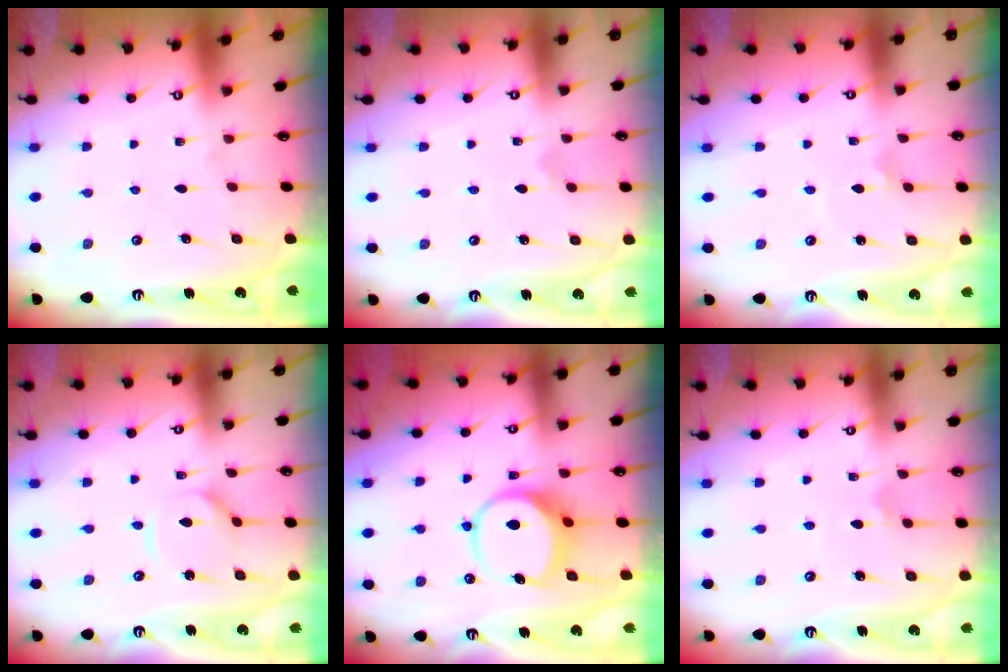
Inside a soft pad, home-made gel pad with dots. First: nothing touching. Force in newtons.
{"total": 1.9, "press": 1.8, "slide": 0.3}
{"total": 1.3, "press": 1.2, "slide": 0.4}
{"total": 4.2, "press": 4.2, "slide": 0.4}
{"total": 8.0, "press": 7.9, "slide": 1.0}
{"total": 2.9, "press": 2.9, "slide": 0.4}